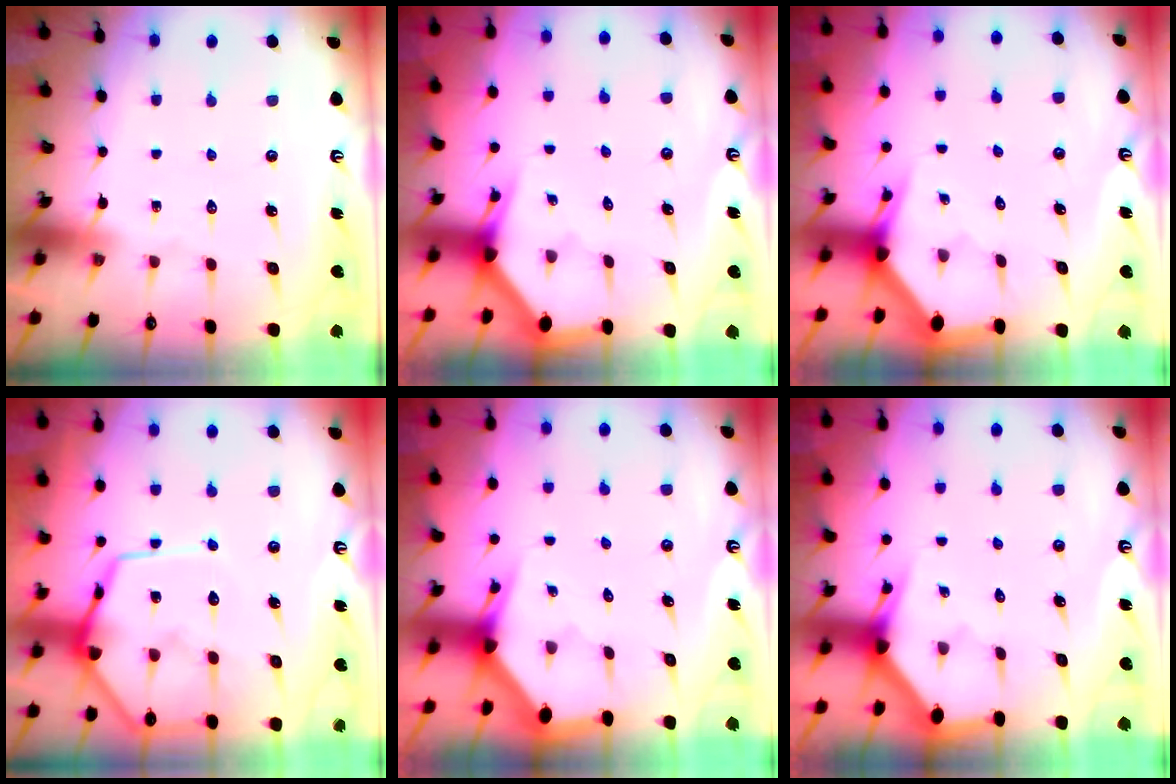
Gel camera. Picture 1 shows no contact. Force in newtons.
{"total": 2.6, "press": 2.6, "slide": 0.1}
{"total": 3.0, "press": 3.0, "slide": 0.1}
{"total": 12.7, "press": 12.6, "slide": 1.2}
{"total": 3.1, "press": 3.1, "slide": 0.1}
{"total": 2.9, "press": 2.9, "slide": 0.1}